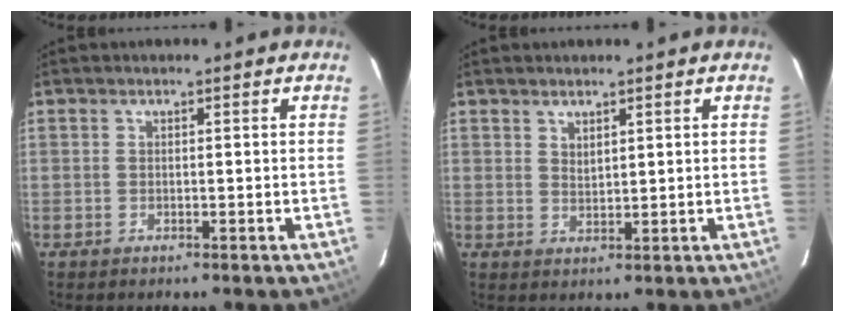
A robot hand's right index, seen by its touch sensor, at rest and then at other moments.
{"total": 1.8, "force": [1.6, 0.5, 0.6], "torque": [-0.009, -0.003, 0.029]}